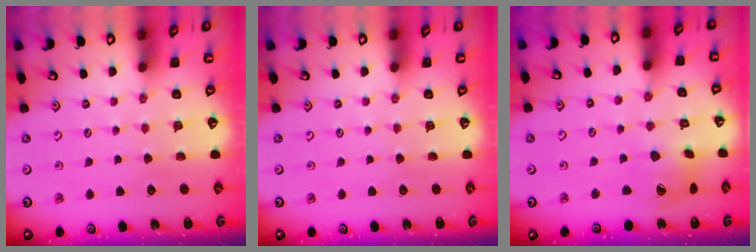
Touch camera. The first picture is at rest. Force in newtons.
{"total": 0.0}
{"total": 9.1, "press": 9.1, "slide": 1.1}